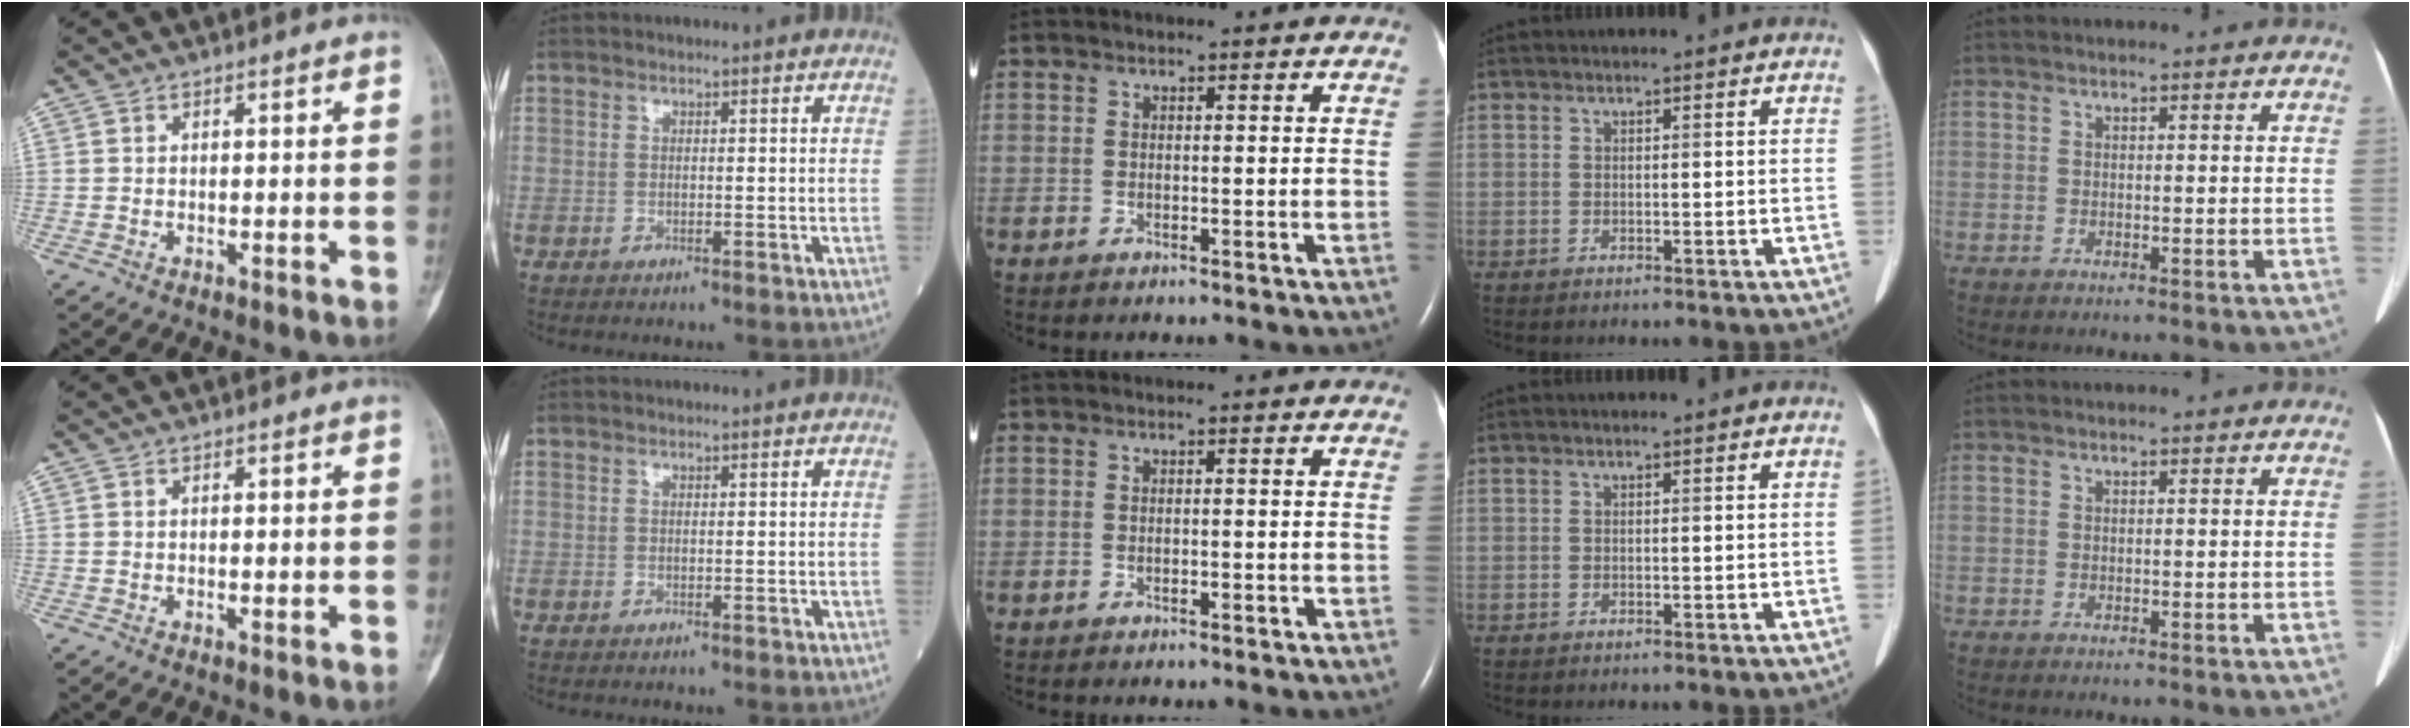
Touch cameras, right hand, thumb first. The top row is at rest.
{"thumb": {"total": 0.8, "force": [0.0, 0.3, 0.7], "torque": [-0.006, -0.002, 0.000]}, "middle": {"total": 0.5, "force": [-0.3, 0.1, 0.4], "torque": [-0.013, 0.000, -0.002]}}